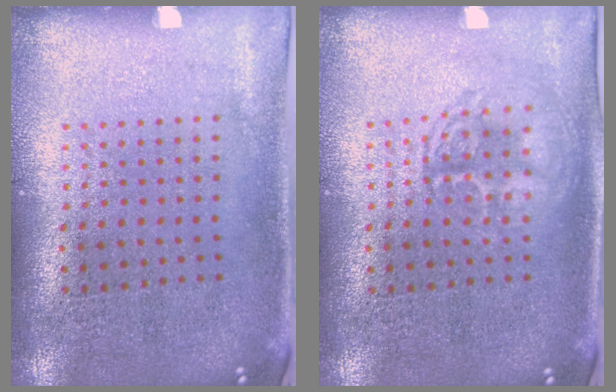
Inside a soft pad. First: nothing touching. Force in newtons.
{"total": 1.3, "press": 1.3, "slide": 0.2}